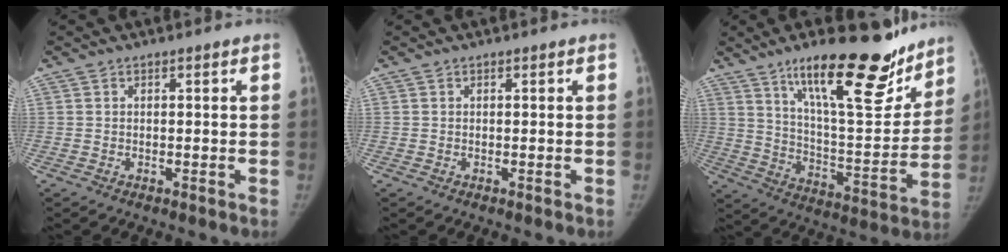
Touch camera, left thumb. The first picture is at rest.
{"total": 0.0}
{"total": 24.8, "force": [16.8, 7.4, 16.7], "torque": [-0.206, -0.088, 0.266]}